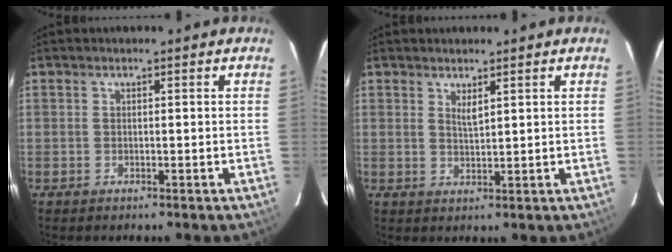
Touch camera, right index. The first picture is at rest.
{"total": 2.0, "force": [1.3, 0.3, 1.4], "torque": [-0.025, -0.002, 0.022]}